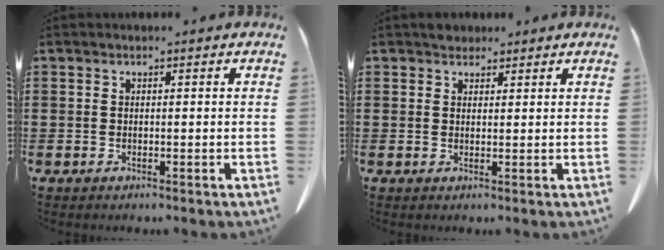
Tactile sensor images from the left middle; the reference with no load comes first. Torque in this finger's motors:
{"motor_torque": [-0.13, 0.03, 0.00, 0.00]}